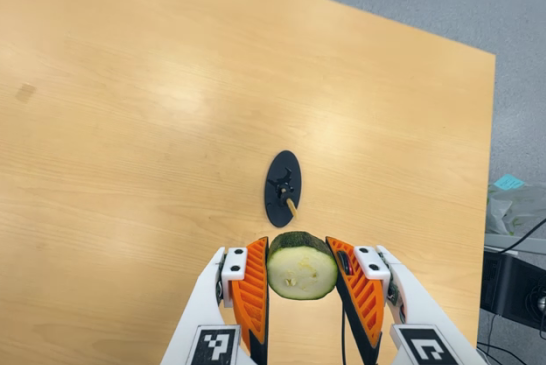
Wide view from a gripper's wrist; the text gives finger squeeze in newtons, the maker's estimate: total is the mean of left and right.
{"total": 10.8, "left": 9.8, "right": 11.8}